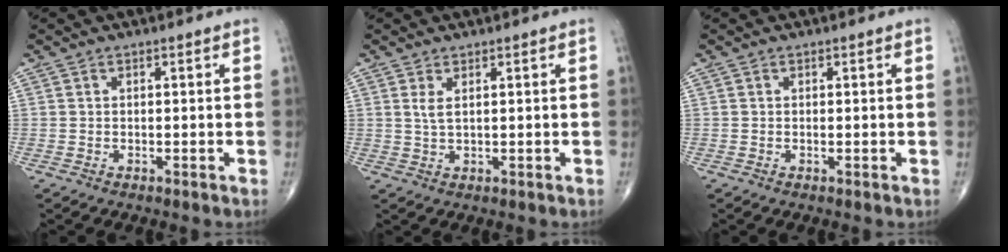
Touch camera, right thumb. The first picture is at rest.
{"total": 2.0, "force": [0.8, 0.5, 1.7], "torque": [-0.040, -0.003, 0.022]}
{"total": 0.0}